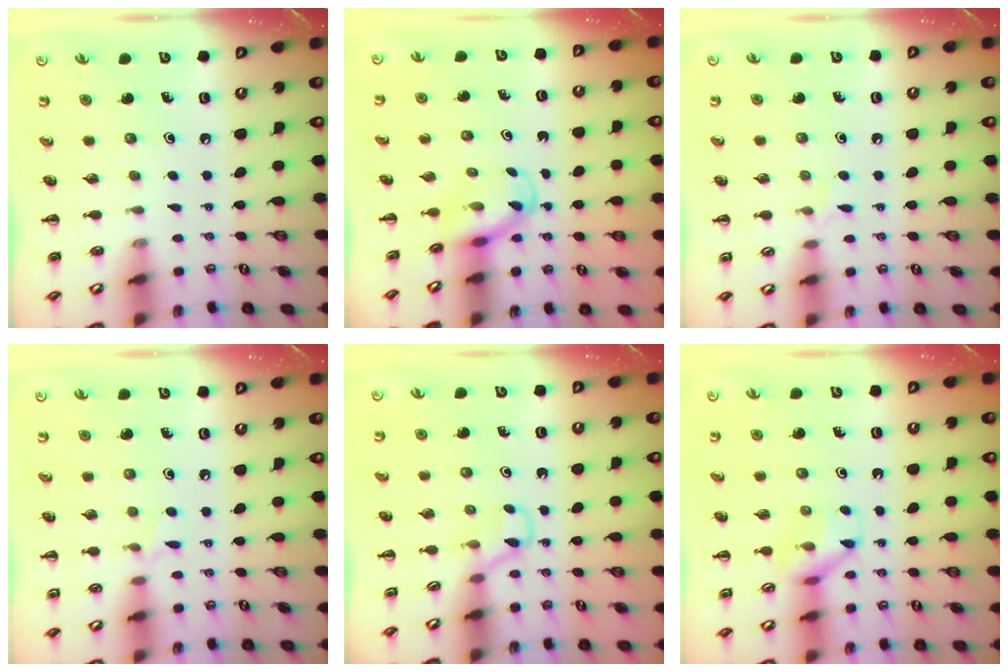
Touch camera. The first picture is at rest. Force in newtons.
{"total": 3.8, "press": 3.5, "slide": 1.4}
{"total": 4.3, "press": 4.1, "slide": 1.3}
{"total": 4.1, "press": 3.9, "slide": 1.3}
{"total": 3.6, "press": 3.4, "slide": 1.3}
{"total": 8.9, "press": 8.9, "slide": 0.5}